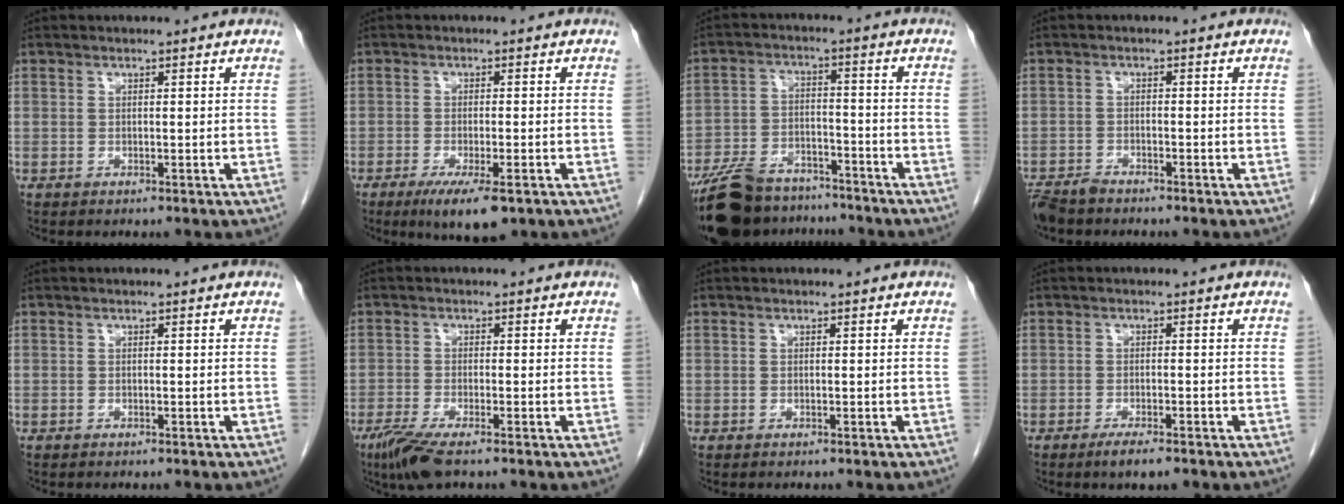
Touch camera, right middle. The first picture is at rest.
{"total": 7.0, "force": [-4.2, 1.4, 5.4], "torque": [-0.089, -0.018, -0.062]}
{"total": 14.6, "force": [-12.2, 6.0, 5.4], "torque": [-0.101, 0.010, -0.196]}
{"total": 4.2, "force": [-3.7, 1.3, 1.4], "torque": [-0.025, -0.009, -0.068]}
{"total": 0.0}
{"total": 5.2, "force": [-3.5, 1.2, 3.7], "torque": [-0.073, -0.012, -0.058]}
{"total": 0.0}
{"total": 3.0, "force": [-2.1, 0.5, 2.1], "torque": [-0.035, -0.003, -0.034]}